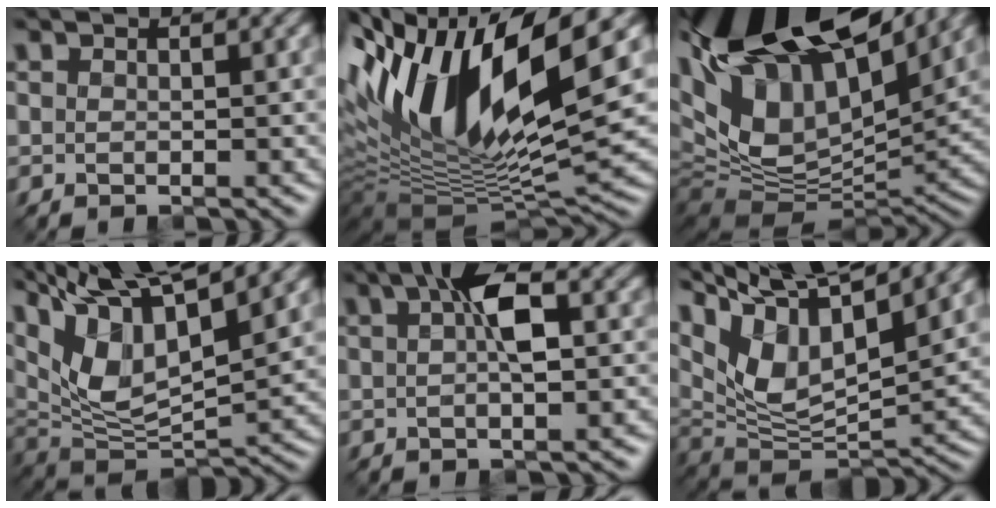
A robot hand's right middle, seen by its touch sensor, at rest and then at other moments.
{"total": 16.2, "force": [5.1, 6.7, 13.9], "torque": [-0.270, -0.001, 0.088]}
{"total": 20.6, "force": [8.8, 10.7, 15.2], "torque": [-0.250, 0.039, 0.170]}
{"total": 14.6, "force": [8.3, 5.1, 10.8], "torque": [-0.214, 0.031, 0.142]}
{"total": 4.4, "force": [0.6, 1.6, 4.0], "torque": [-0.064, 0.013, 0.006]}
{"total": 12.8, "force": [7.2, 4.7, 9.4], "torque": [-0.187, 0.024, 0.134]}